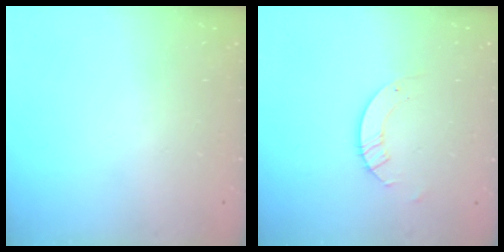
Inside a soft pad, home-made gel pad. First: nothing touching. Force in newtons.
{"total": 3.2, "press": 3.2, "slide": 0.3}